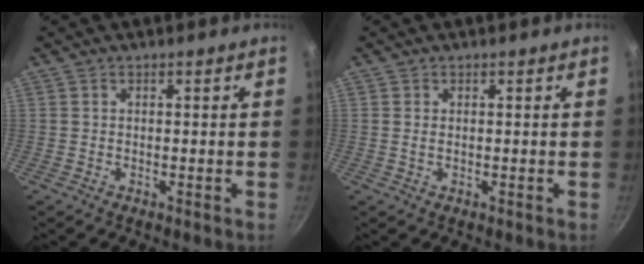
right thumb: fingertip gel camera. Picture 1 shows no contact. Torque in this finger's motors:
{"motor_torque": [-0.11, 0.05, -0.27, -0.02, -0.06]}